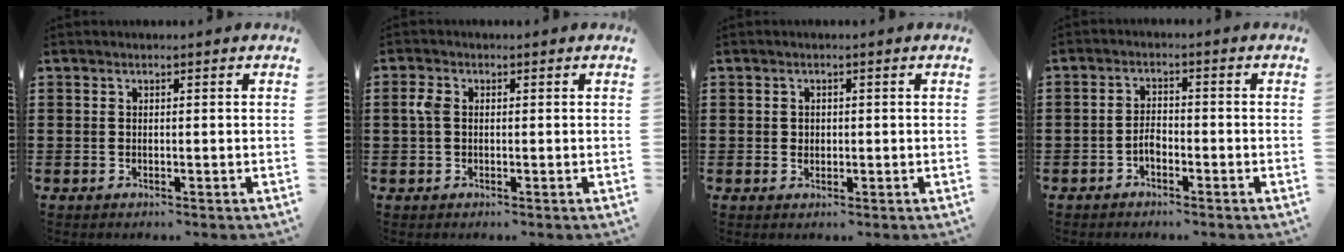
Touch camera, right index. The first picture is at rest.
{"total": 2.5, "force": [0.2, 1.6, 1.9], "torque": [-0.049, 0.006, 0.000]}
{"total": 0.9, "force": [0.1, 0.8, 0.4], "torque": [-0.009, 0.006, 0.001]}
{"total": 2.6, "force": [-1.4, 1.2, 1.8], "torque": [-0.043, 0.002, -0.031]}